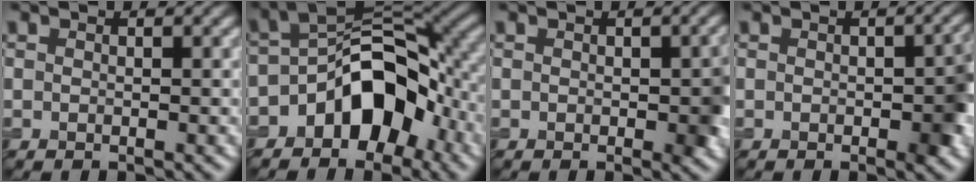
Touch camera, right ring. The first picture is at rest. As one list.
[{"total": 9.5, "force": [-4.1, 5.7, 6.4], "torque": [-0.082, 0.012, -0.078]}, {"total": 2.4, "force": [-0.3, 1.1, 2.1], "torque": [-0.023, -0.002, -0.002]}, {"total": 3.4, "force": [-0.6, 1.4, 3.0], "torque": [-0.035, 0.000, -0.007]}]